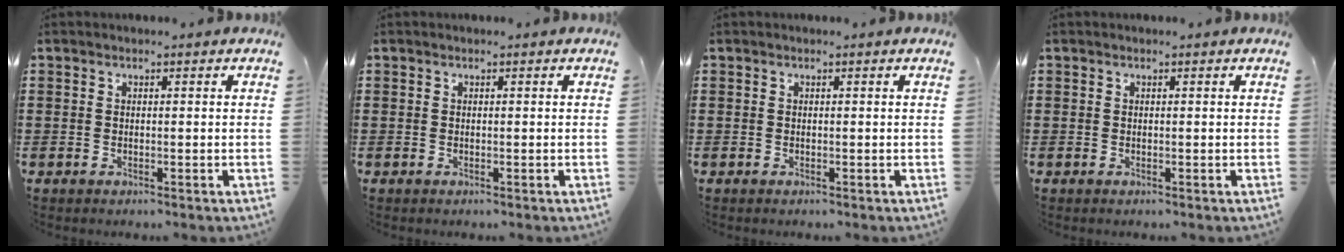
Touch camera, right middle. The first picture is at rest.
{"total": 0.0}
{"total": 0.0}
{"total": 0.0}